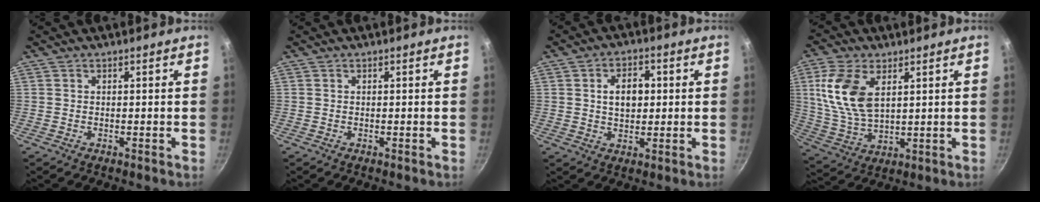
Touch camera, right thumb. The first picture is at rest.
{"total": 0.0}
{"total": 6.7, "force": [0.9, 4.5, 4.8], "torque": [-0.056, 0.006, 0.014]}
{"total": 13.2, "force": [4.1, 7.3, 10.2], "torque": [-0.200, -0.014, 0.090]}